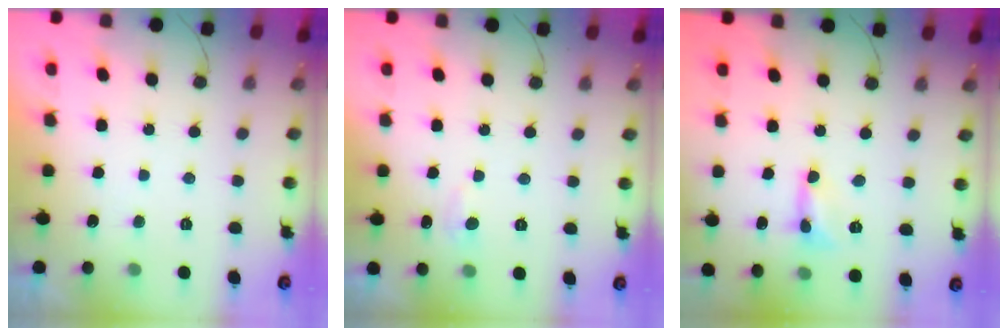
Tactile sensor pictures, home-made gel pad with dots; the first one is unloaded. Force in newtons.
{"total": 4.8, "press": 4.8, "slide": 0.6}
{"total": 1.7, "press": 1.7, "slide": 0.1}